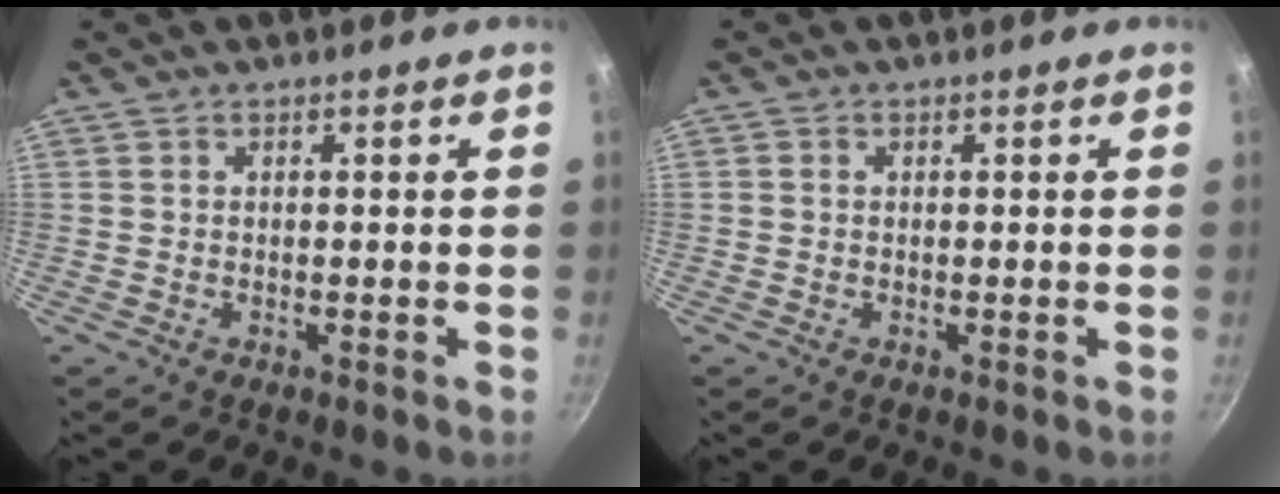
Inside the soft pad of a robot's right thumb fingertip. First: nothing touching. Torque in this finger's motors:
{"motor_torque": [0.13, -0.42, -0.23, -0.20, -0.01]}